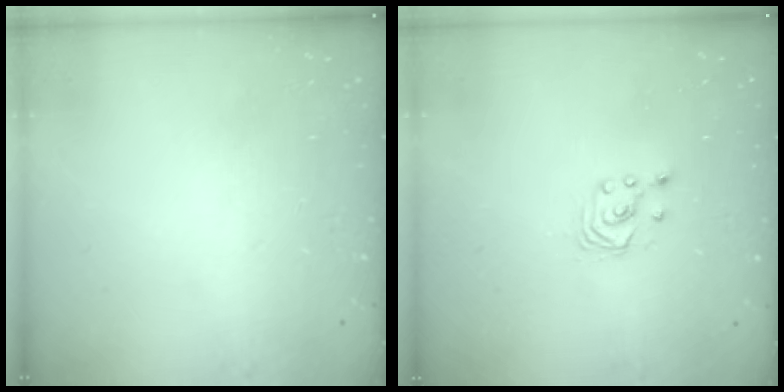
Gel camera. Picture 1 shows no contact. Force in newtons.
{"total": 2.1, "press": 2.1, "slide": 0.3}